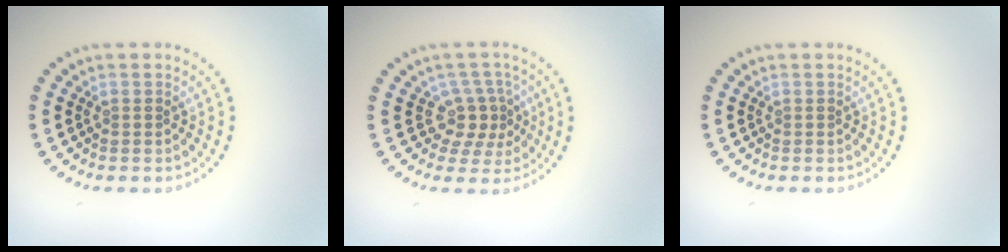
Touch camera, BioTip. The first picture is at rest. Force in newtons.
{"total": 3.0, "press": 2.2, "slide": 2.1}
{"total": 0.0}